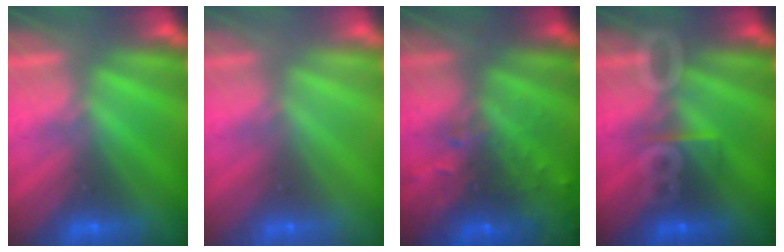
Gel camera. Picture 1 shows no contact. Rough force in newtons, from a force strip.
{"total": 2.9}
{"total": 7.6}
{"total": 3.0}